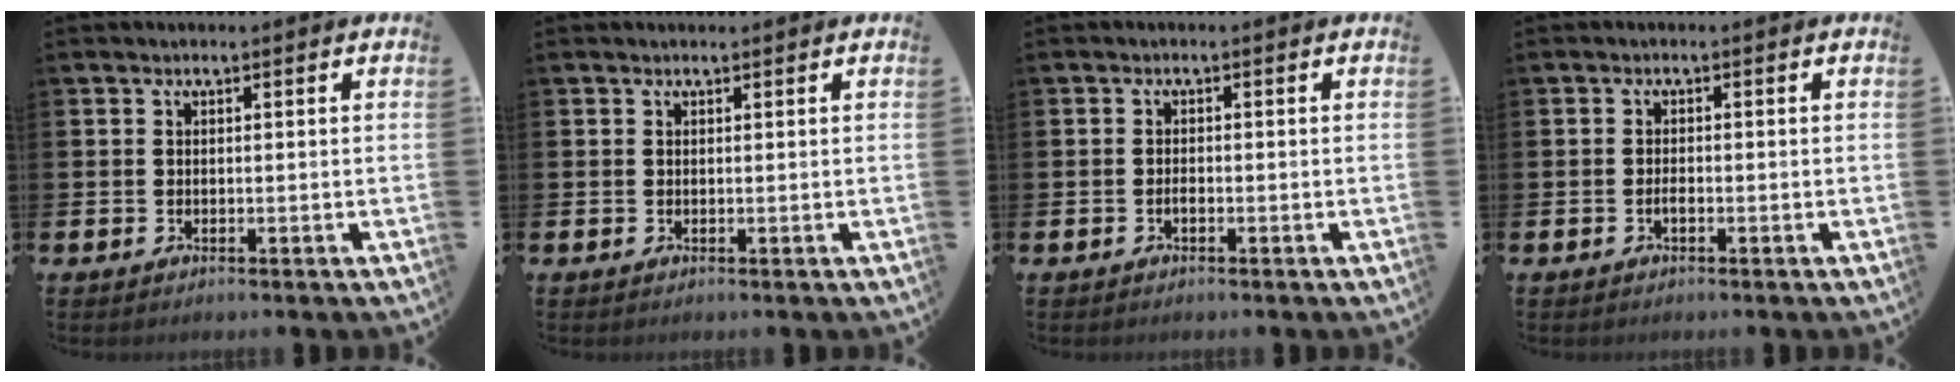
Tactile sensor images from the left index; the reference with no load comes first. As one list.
[{"total": 0.0}, {"total": 0.8, "force": [-0.4, 0.3, 0.6], "torque": [-0.008, -0.004, -0.009]}, {"total": 1.0, "force": [-0.5, 0.3, 0.8], "torque": [-0.020, 0.001, -0.009]}]